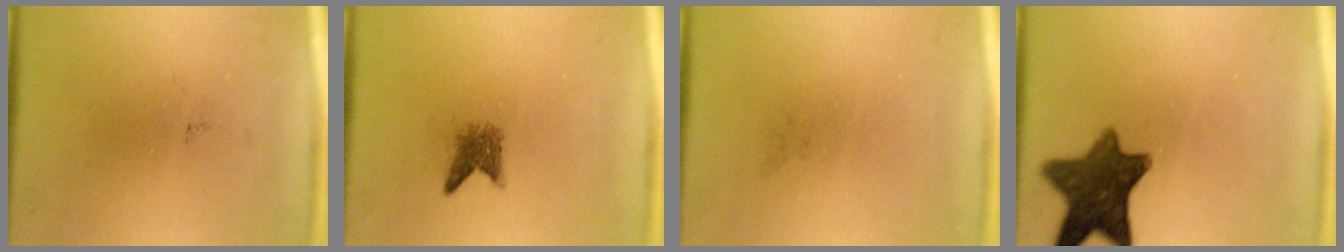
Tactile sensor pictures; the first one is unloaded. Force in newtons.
{"total": 2.3}
{"total": 0.0}
{"total": 10.7}